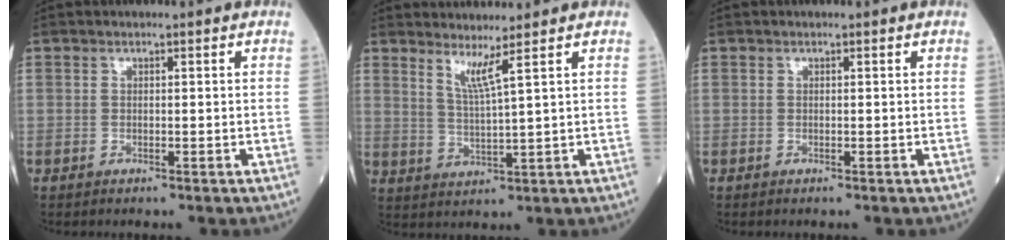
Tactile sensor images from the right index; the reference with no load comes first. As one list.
[{"total": 3.5, "force": [2.4, -1.3, 2.2], "torque": [-0.046, -0.022, 0.053]}, {"total": 0.0}]